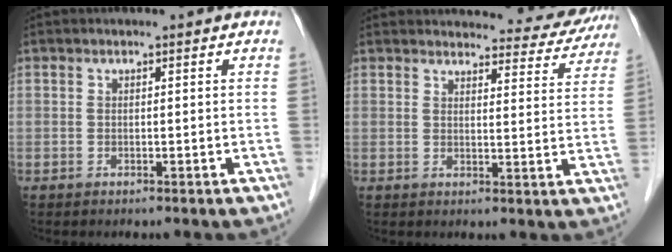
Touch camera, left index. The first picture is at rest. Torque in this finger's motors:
{"motor_torque": [1.06, -1.09, 0.18, 0.06]}